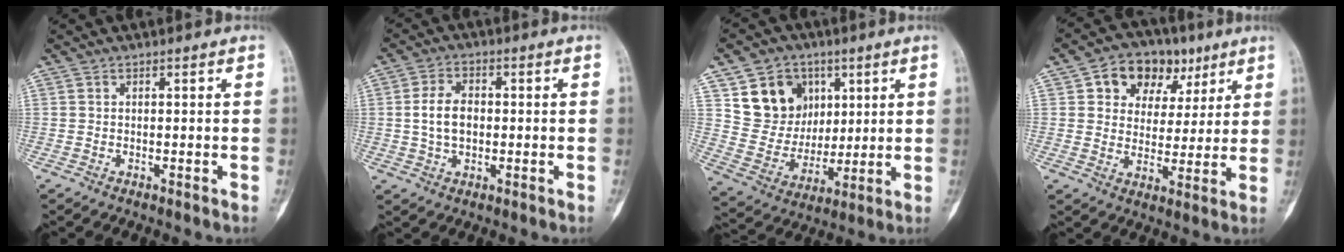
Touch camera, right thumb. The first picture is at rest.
{"total": 6.5, "force": [0.1, 4.3, 4.9], "torque": [-0.087, 0.010, 0.001]}
{"total": 14.7, "force": [6.1, 12.2, 5.7], "torque": [-0.056, -0.019, 0.121]}
{"total": 13.2, "force": [6.1, 9.6, 6.7], "torque": [-0.056, -0.003, 0.095]}